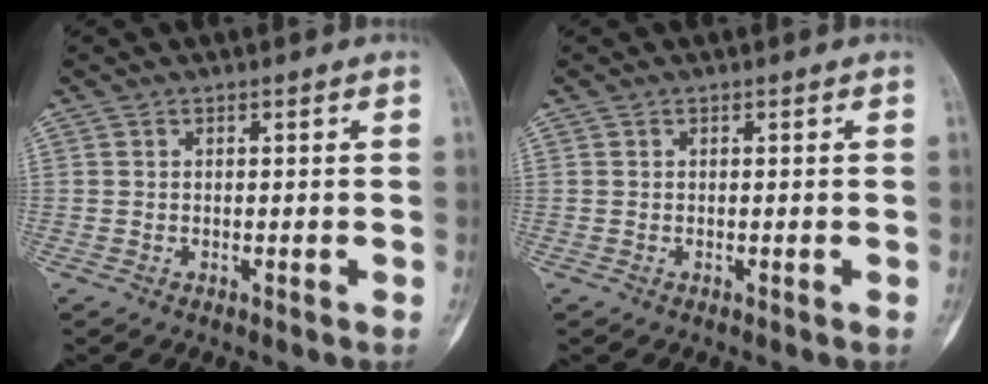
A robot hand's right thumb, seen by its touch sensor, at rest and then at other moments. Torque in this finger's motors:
{"motor_torque": [0.00, 0.00, 0.04, 0.00, 0.00]}